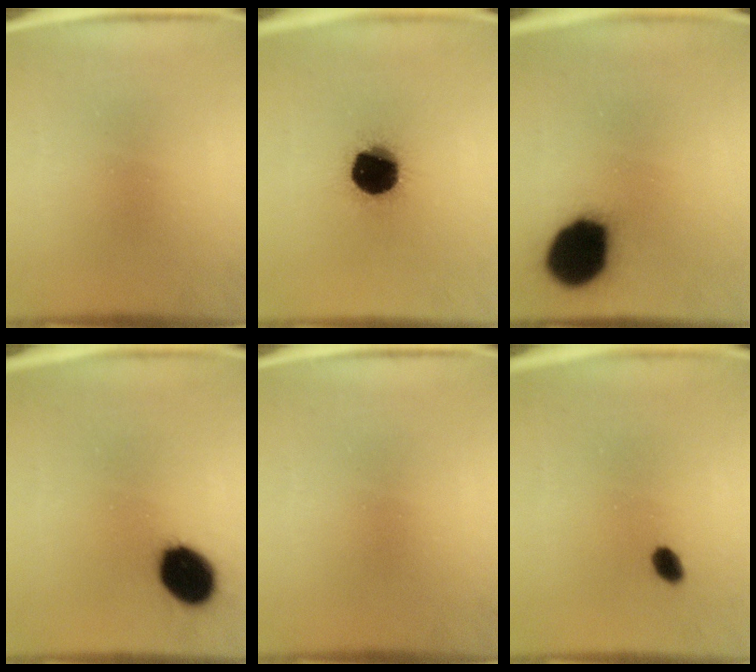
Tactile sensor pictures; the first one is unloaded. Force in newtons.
{"total": 19.0}
{"total": 18.2}
{"total": 12.1}
{"total": 0.0}
{"total": 2.4}